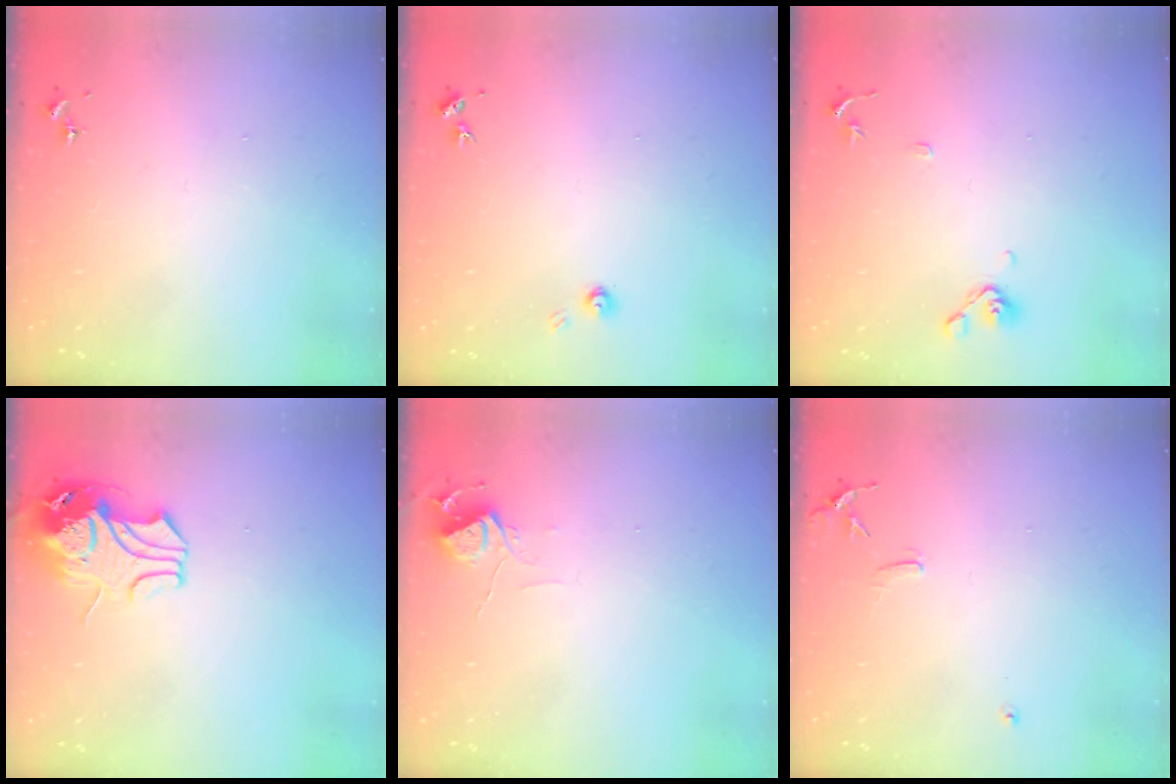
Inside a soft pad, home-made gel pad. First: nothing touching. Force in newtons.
{"total": 3.2, "press": 3.2, "slide": 0.3}
{"total": 8.9, "press": 8.7, "slide": 1.9}
{"total": 11.7, "press": 11.5, "slide": 1.8}
{"total": 6.0, "press": 6.0, "slide": 0.7}
{"total": 6.2, "press": 6.1, "slide": 0.7}